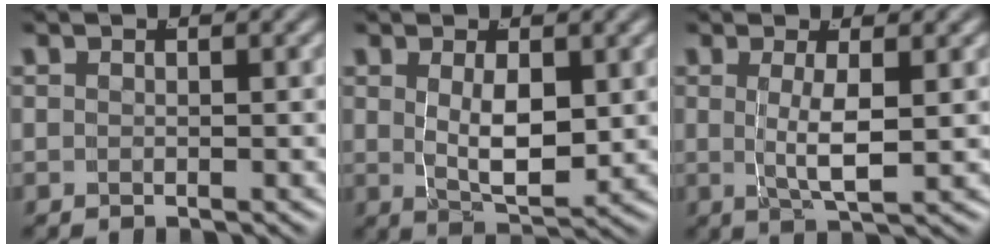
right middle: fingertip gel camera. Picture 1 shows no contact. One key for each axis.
{"total": 4.6, "fx": 0.1, "fy": 1.7, "fz": 4.3, "tx": -0.070, "ty": -0.022, "tz": 0.015}
{"total": 3.6, "fx": 0.0, "fy": 0.4, "fz": 3.6, "tx": -0.068, "ty": -0.015, "tz": 0.008}